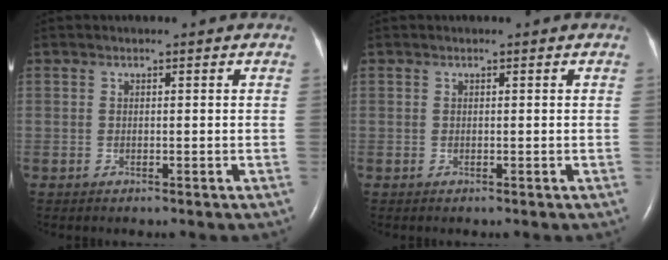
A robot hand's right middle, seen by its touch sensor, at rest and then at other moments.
{"total": 0.0}